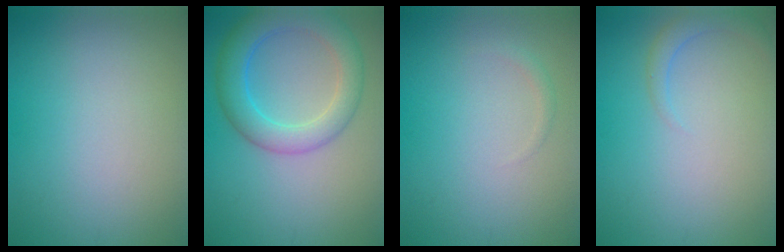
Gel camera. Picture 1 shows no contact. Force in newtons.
{"total": 5.4, "press": 5.4, "slide": 0.2}
{"total": 0.7, "press": 0.7, "slide": 0.0}
{"total": 1.6, "press": 1.6, "slide": 0.2}